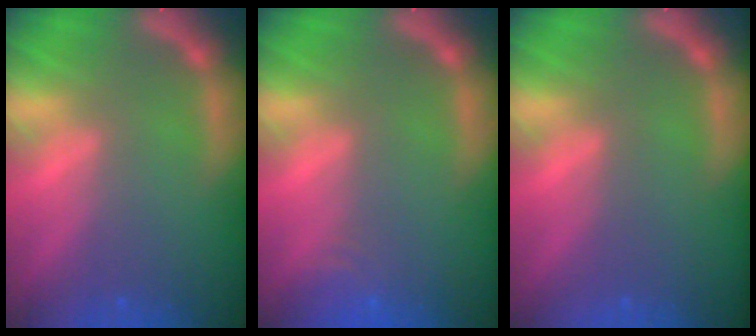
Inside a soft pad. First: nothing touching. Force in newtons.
{"total": 2.4}
{"total": 0.0}